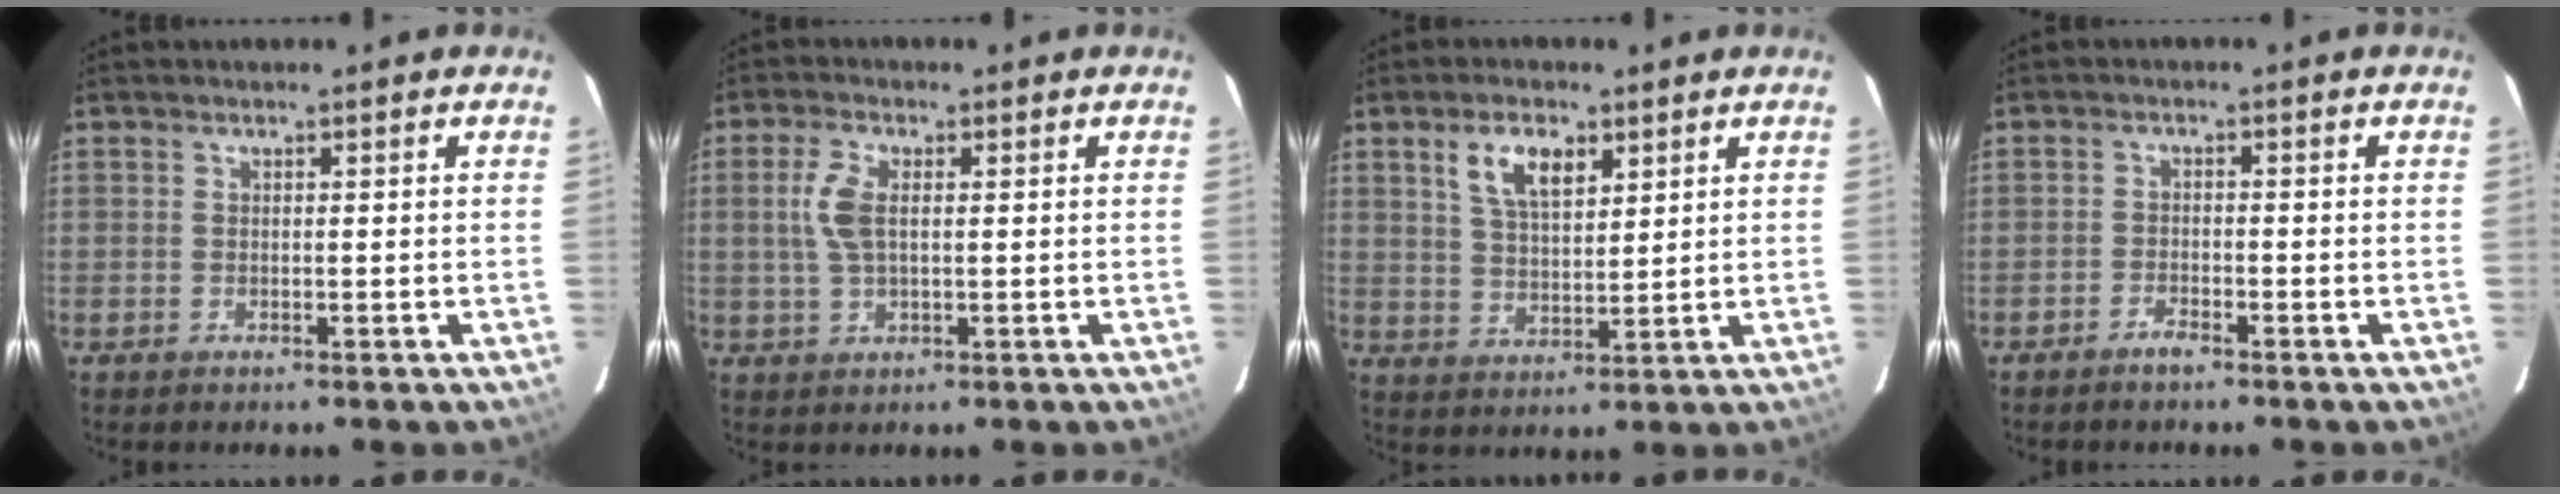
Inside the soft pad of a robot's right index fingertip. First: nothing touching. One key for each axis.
{"total": 5.7, "fx": 0.9, "fy": 2.7, "fz": 4.9, "tx": -0.106, "ty": 0.006, "tz": 0.020}
{"total": 7.3, "fx": 3.8, "fy": 3.4, "fz": 5.3, "tx": -0.100, "ty": 0.010, "tz": 0.074}
{"total": 1.9, "fx": -1.7, "fy": 0.5, "fz": 0.7, "tx": -0.023, "ty": 0.001, "tz": -0.035}